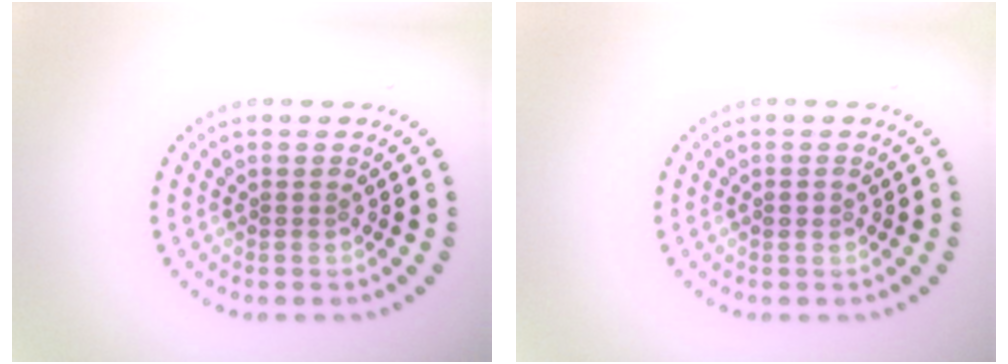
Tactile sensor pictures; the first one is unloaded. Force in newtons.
{"total": 0.7, "press": 0.7, "slide": 0.2}